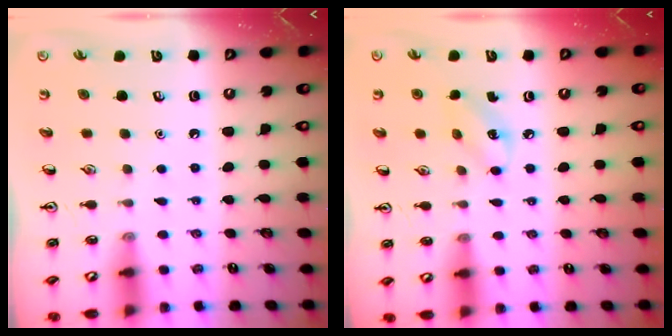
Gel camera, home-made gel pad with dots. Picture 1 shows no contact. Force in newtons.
{"total": 3.7, "press": 3.5, "slide": 1.3}